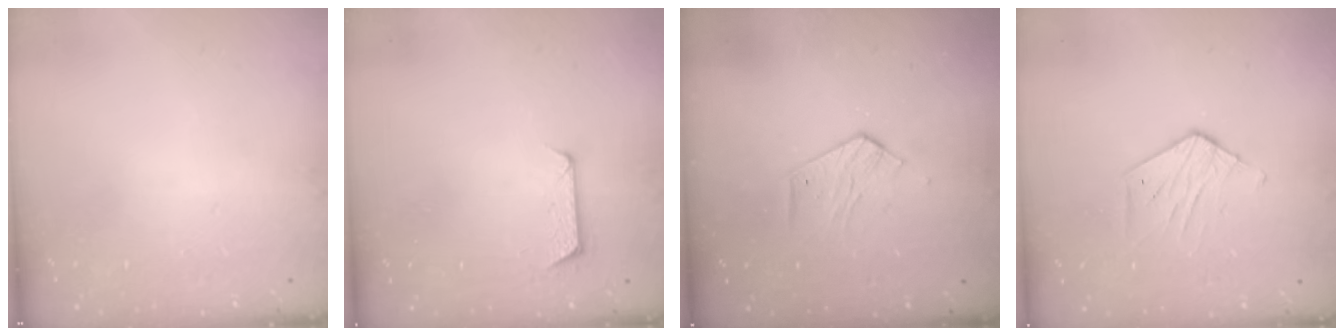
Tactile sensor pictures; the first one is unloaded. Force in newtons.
{"total": 6.3, "press": 6.3, "slide": 0.5}
{"total": 3.9, "press": 3.9, "slide": 0.3}
{"total": 5.5, "press": 5.5, "slide": 0.4}